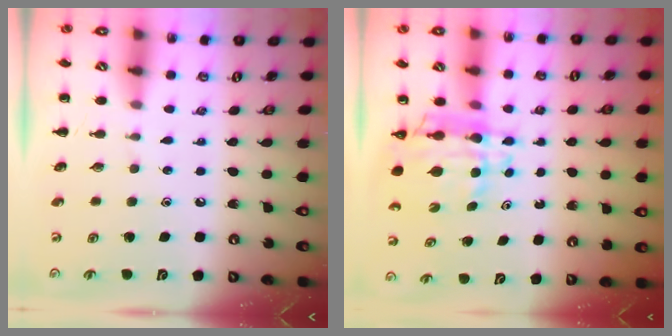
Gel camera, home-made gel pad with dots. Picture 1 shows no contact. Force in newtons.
{"total": 8.5, "press": 7.9, "slide": 3.0}